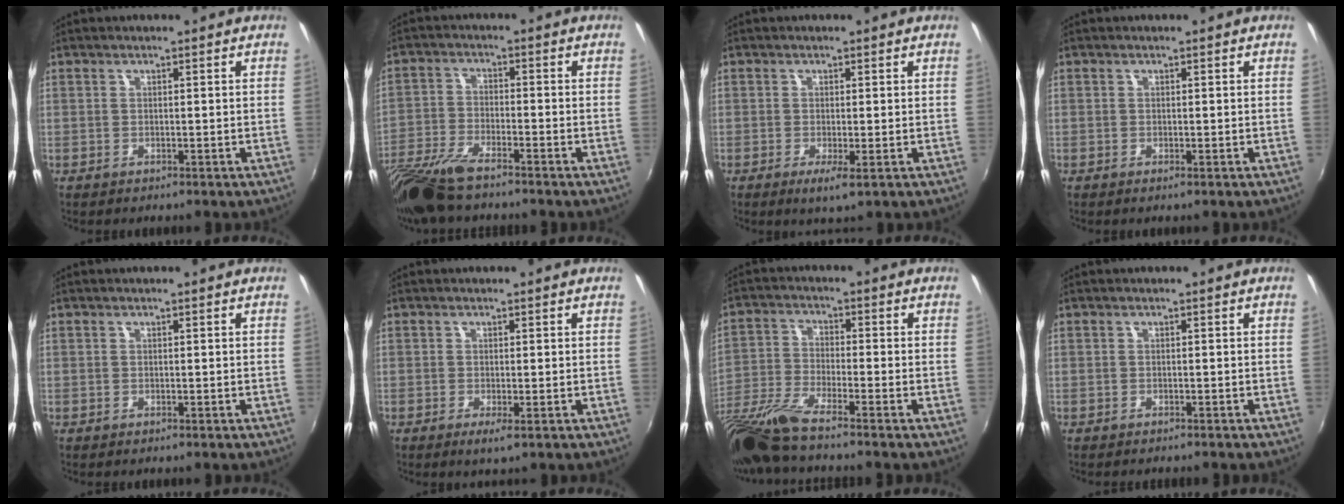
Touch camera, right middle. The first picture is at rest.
{"total": 10.6, "force": [-8.5, 2.0, 6.0], "torque": [-0.140, -0.030, -0.168]}
{"total": 2.5, "force": [-0.8, 0.0, 2.3], "torque": [-0.047, -0.011, -0.011]}
{"total": 0.0}
{"total": 0.0}
{"total": 1.6, "force": [-0.6, 0.0, 1.5], "torque": [-0.031, -0.007, -0.009]}
{"total": 10.7, "force": [-8.6, 0.1, 6.3], "torque": [-0.138, -0.036, -0.169]}
{"total": 0.9, "force": [-0.8, 0.0, 0.3], "torque": [-0.005, -0.005, -0.012]}